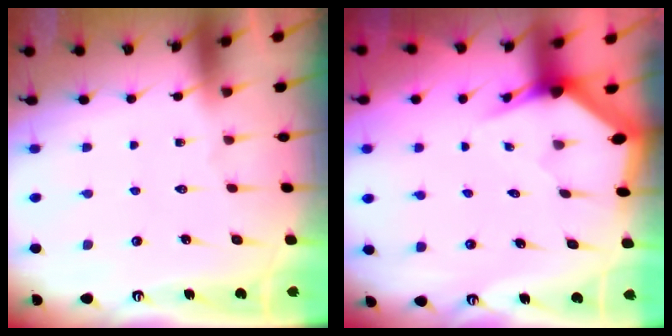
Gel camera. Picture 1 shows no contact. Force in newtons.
{"total": 3.4, "press": 3.4, "slide": 0.2}